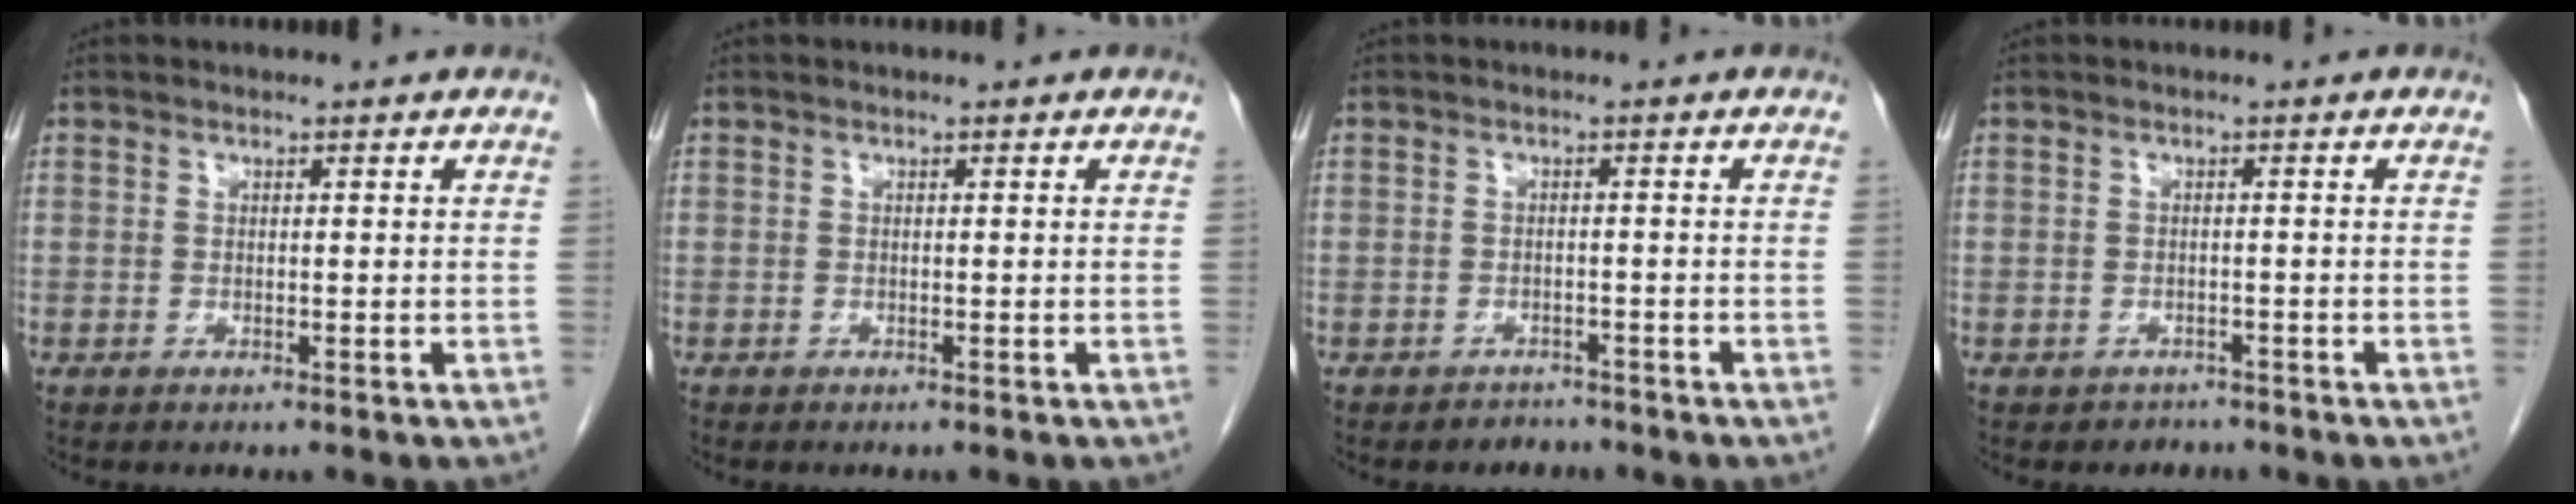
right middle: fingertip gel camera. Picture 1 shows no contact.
{"total": 0.0}
{"total": 2.1, "force": [-1.8, 1.1, -0.3], "torque": [-0.003, 0.004, -0.027]}
{"total": 1.8, "force": [-1.4, 1.1, -0.3], "torque": [-0.004, 0.004, -0.023]}